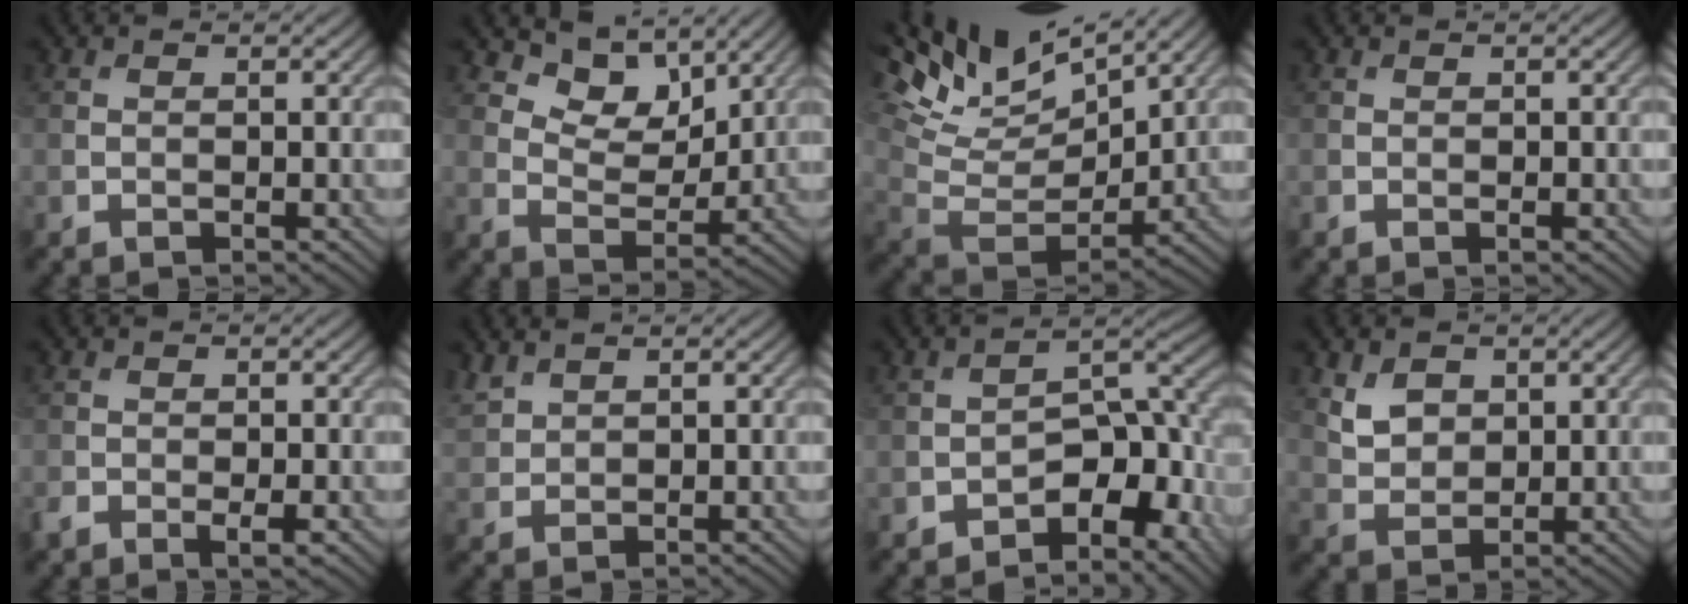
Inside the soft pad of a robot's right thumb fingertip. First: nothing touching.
{"total": 7.0, "force": [4.7, 3.9, 3.5], "torque": [-0.067, -0.013, 0.080]}
{"total": 12.7, "force": [8.5, 4.9, 8.1], "torque": [-0.204, 0.012, 0.153]}
{"total": 0.6, "force": [-0.2, 0.2, 0.5], "torque": [-0.007, -0.004, -0.002]}
{"total": 3.2, "force": [-1.8, 1.6, 2.1], "torque": [-0.041, -0.010, -0.031]}
{"total": 2.6, "force": [2.1, 1.1, 1.1], "torque": [-0.033, 0.006, 0.053]}
{"total": 7.4, "force": [-3.9, 3.5, 5.1], "torque": [-0.057, 0.006, -0.072]}
{"total": 4.0, "force": [1.8, 2.9, 2.0], "torque": [-0.053, -0.006, 0.038]}